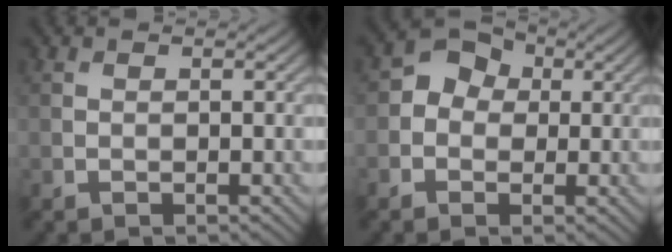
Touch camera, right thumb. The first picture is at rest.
{"total": 4.3, "force": [0.1, 3.8, 2.0], "torque": [-0.028, 0.007, -0.017]}